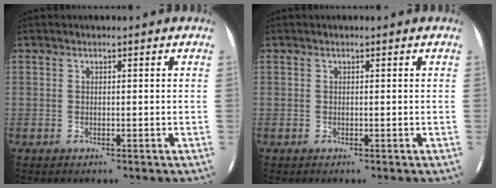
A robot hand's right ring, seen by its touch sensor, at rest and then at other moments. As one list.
[{"total": 0.0}]